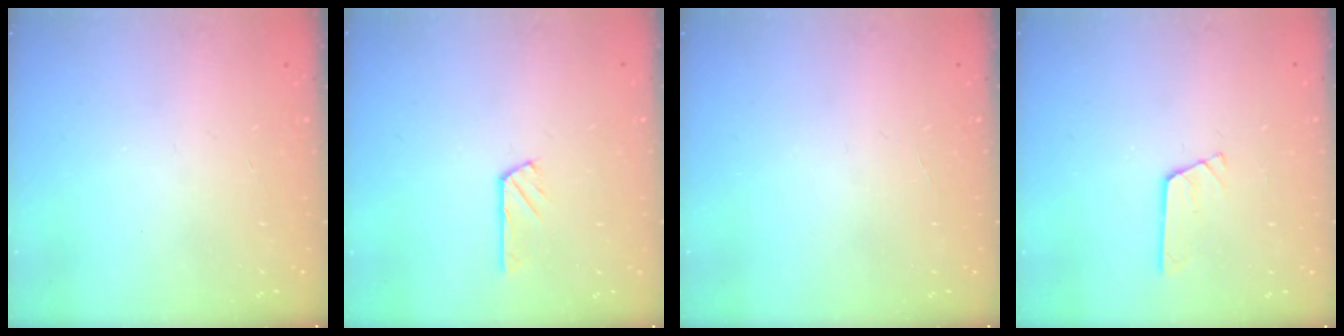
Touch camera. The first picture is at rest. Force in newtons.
{"total": 3.3, "press": 3.3, "slide": 0.1}
{"total": 0.0}
{"total": 2.6, "press": 2.6, "slide": 0.3}